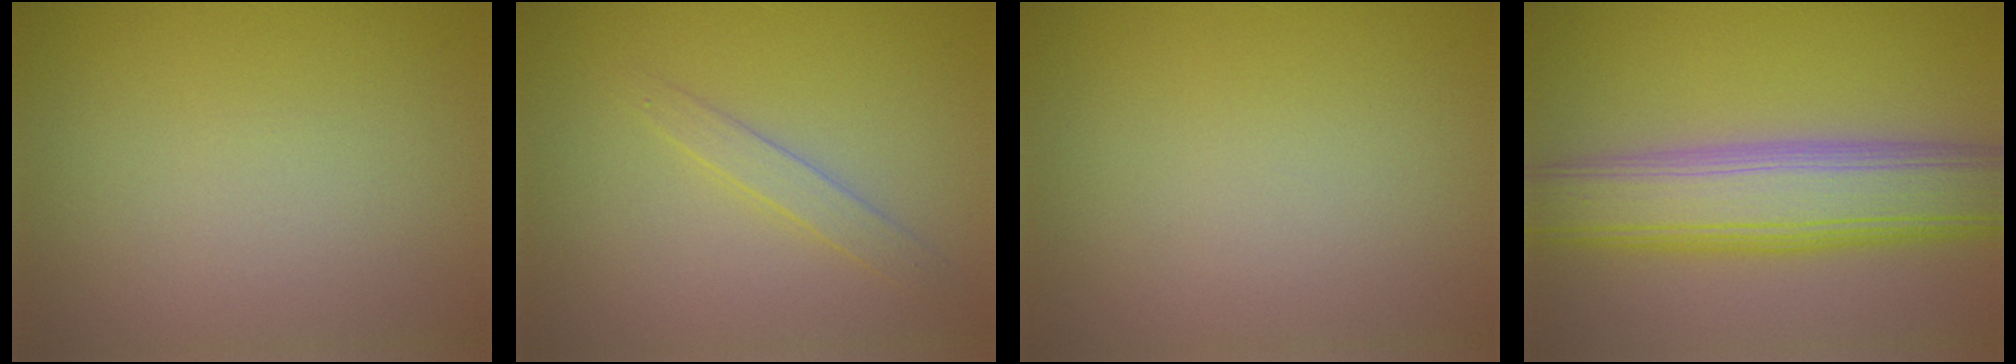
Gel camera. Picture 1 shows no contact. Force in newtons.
{"total": 1.6, "press": 1.6, "slide": 0.1}
{"total": 0.0}
{"total": 9.1, "press": 9.0, "slide": 0.6}